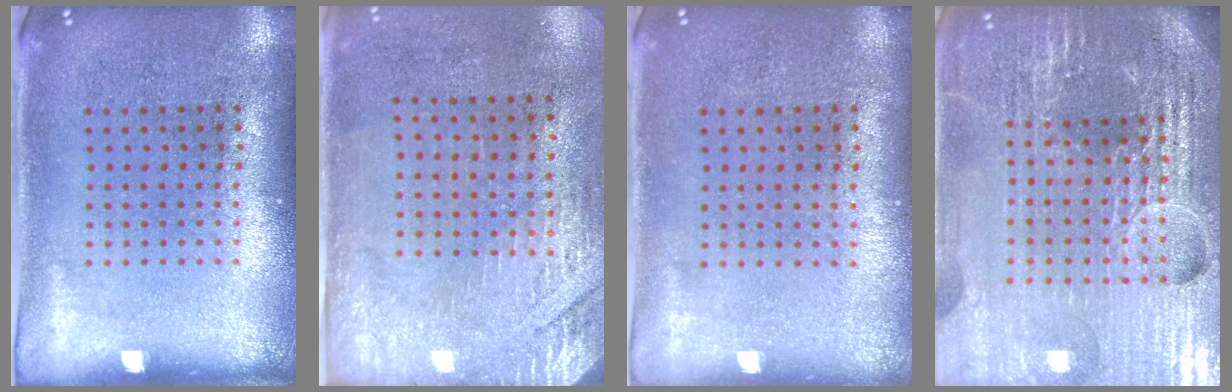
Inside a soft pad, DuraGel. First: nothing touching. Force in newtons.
{"total": 2.9, "press": 2.5, "slide": 1.5}
{"total": 0.0}
{"total": 6.3, "press": 5.6, "slide": 3.0}